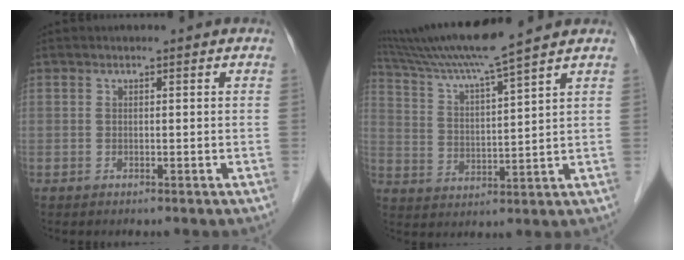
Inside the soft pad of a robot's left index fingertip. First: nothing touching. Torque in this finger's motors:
{"motor_torque": [1.00, -1.13, 0.46, 0.14]}